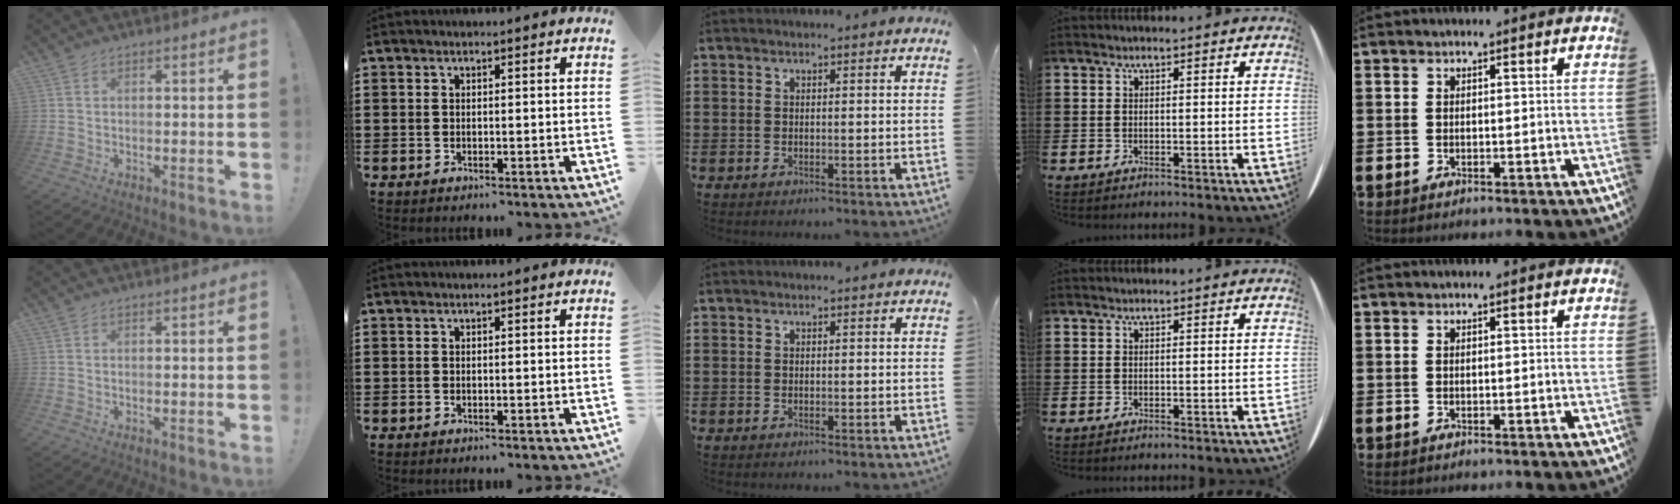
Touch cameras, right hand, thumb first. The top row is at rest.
{}